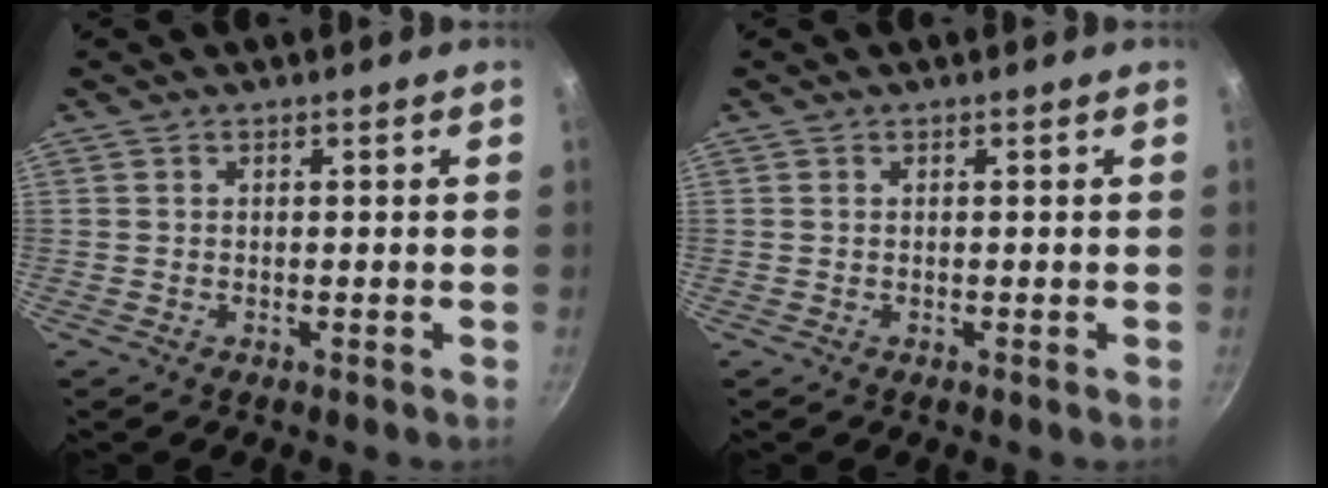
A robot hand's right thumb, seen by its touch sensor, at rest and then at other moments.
{"total": 0.0}